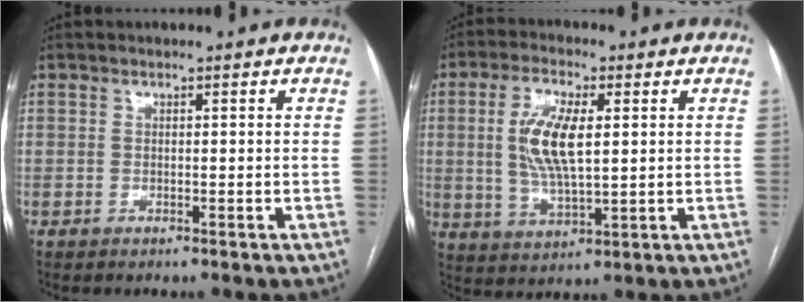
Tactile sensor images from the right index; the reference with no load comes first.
{"total": 9.4, "force": [1.6, 3.0, 8.8], "torque": [-0.183, 0.003, 0.033]}